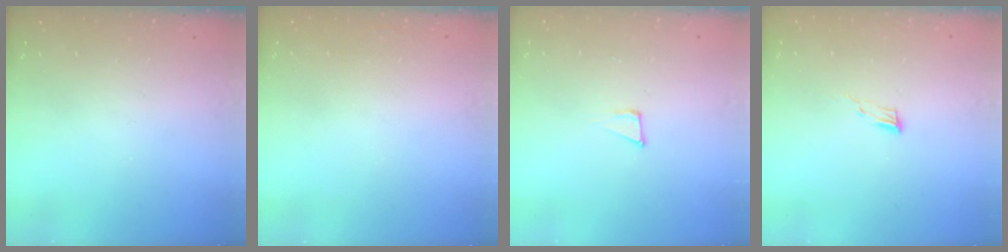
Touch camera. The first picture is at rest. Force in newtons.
{"total": 1.6, "press": 1.6, "slide": 0.0}
{"total": 5.5, "press": 5.4, "slide": 0.8}
{"total": 4.4, "press": 4.3, "slide": 1.0}